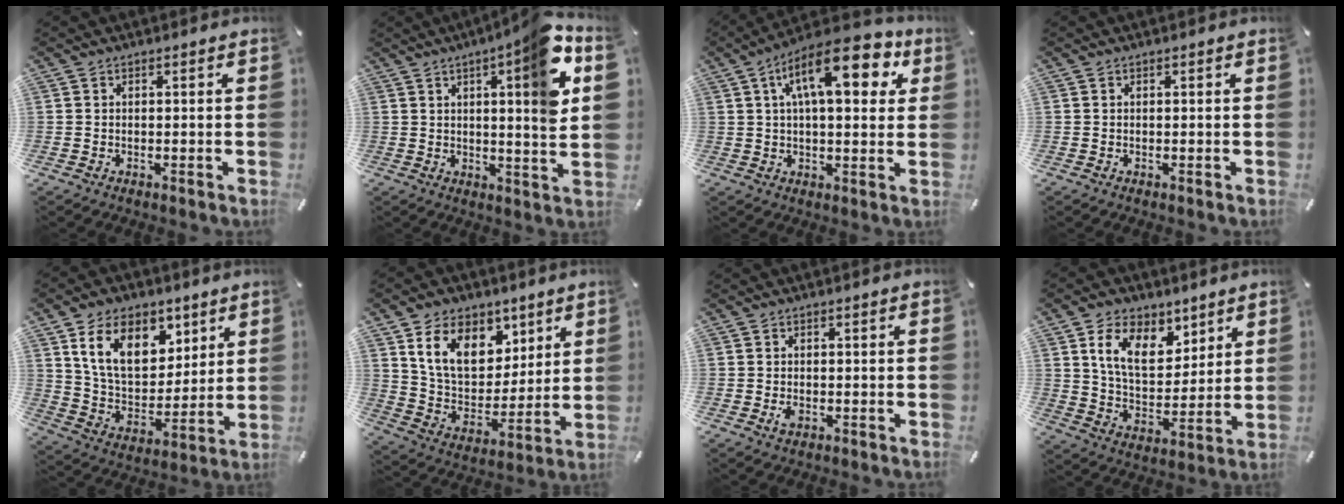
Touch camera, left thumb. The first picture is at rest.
{"total": 14.4, "force": [5.7, 2.3, 13.0], "torque": [-0.175, -0.035, 0.078]}
{"total": 16.9, "force": [6.9, 7.0, 13.7], "torque": [-0.211, -0.009, 0.107]}
{"total": 0.0}
{"total": 15.8, "force": [8.1, 10.5, 8.7], "torque": [-0.156, -0.021, 0.152]}
{"total": 14.6, "force": [7.9, 10.3, 6.7], "torque": [-0.122, -0.033, 0.153]}
{"total": 1.6, "force": [-0.3, 1.1, 1.2], "torque": [-0.029, -0.002, -0.007]}
{"total": 13.0, "force": [7.0, 8.4, 7.0], "torque": [-0.126, -0.025, 0.129]}